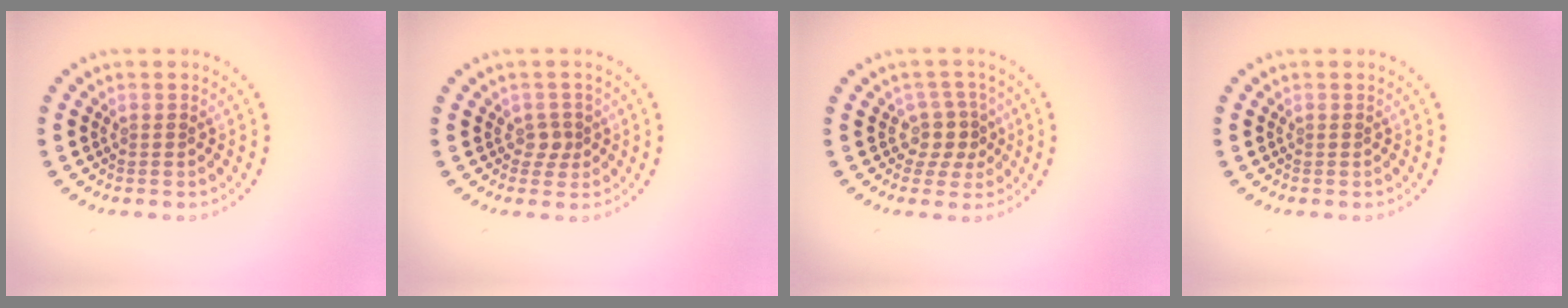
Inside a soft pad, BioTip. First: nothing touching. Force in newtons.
{"total": 1.4, "press": 1.1, "slide": 0.7}
{"total": 2.6, "press": 2.0, "slide": 1.8}
{"total": 0.0}